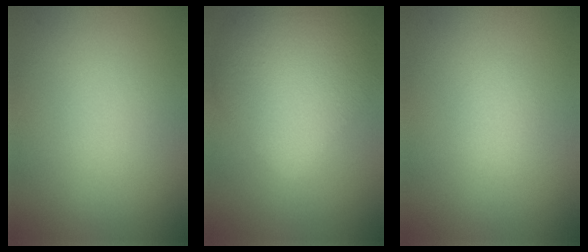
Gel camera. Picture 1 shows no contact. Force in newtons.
{"total": 7.7, "press": 7.7, "slide": 0.2}
{"total": 0.6, "press": 0.6, "slide": 0.1}